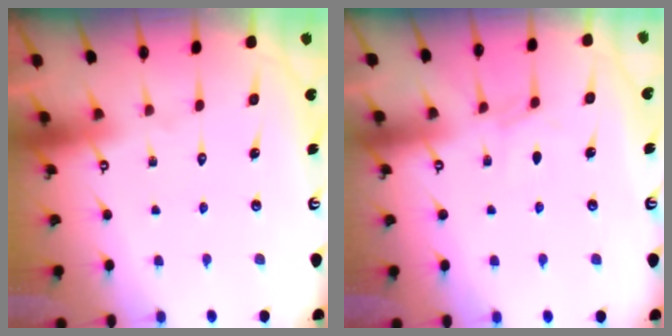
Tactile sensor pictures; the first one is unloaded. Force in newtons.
{"total": 2.9, "press": 2.8, "slide": 0.5}